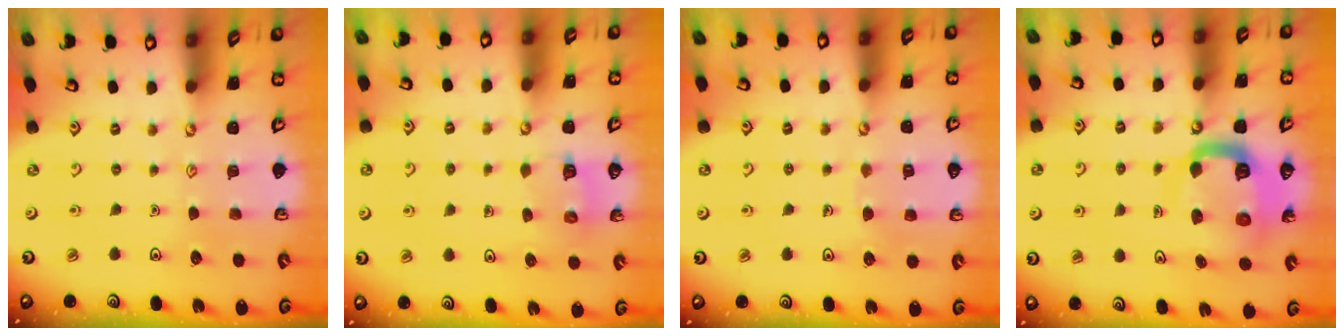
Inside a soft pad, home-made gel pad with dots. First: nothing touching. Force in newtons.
{"total": 5.2, "press": 5.1, "slide": 0.4}
{"total": 4.4, "press": 4.4, "slide": 0.3}
{"total": 12.3, "press": 12.2, "slide": 1.4}